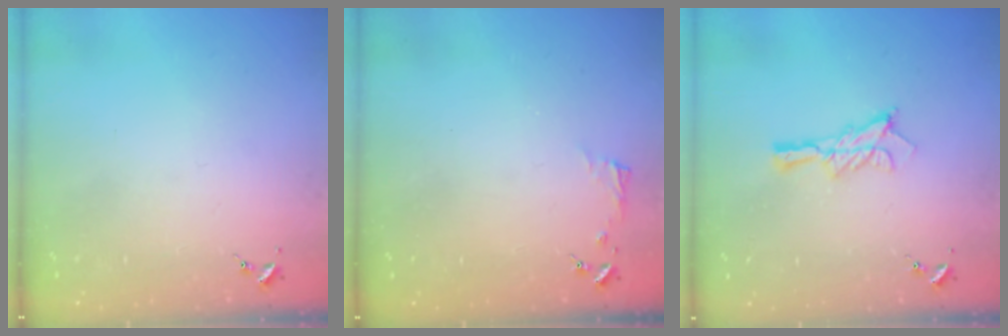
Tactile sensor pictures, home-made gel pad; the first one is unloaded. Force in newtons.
{"total": 3.8, "press": 3.7, "slide": 0.4}
{"total": 9.5, "press": 9.5, "slide": 0.4}